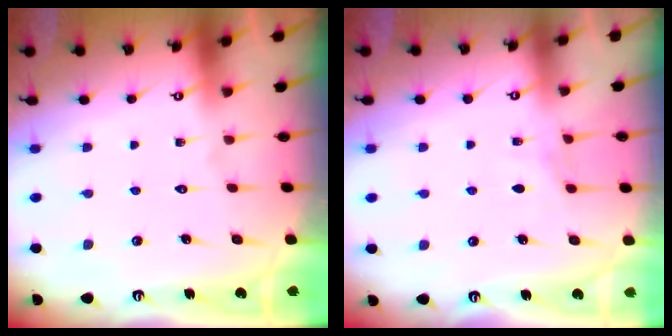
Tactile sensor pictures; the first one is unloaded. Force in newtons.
{"total": 3.0, "press": 2.9, "slide": 0.5}